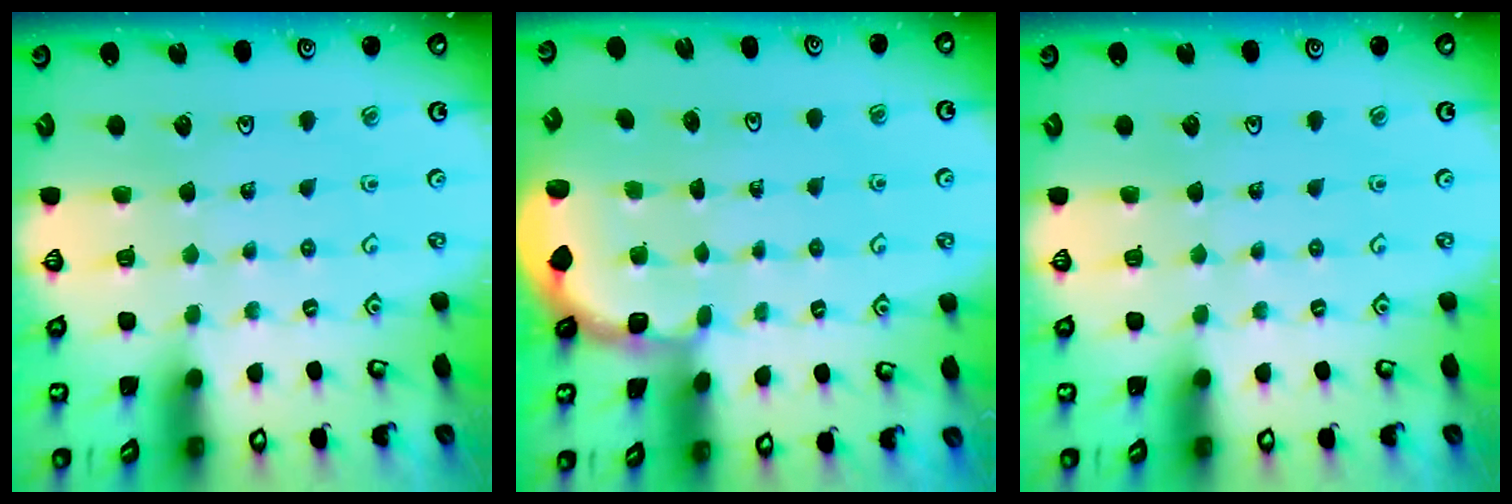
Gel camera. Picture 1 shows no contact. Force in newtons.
{"total": 1.7, "press": 1.5, "slide": 0.6}
{"total": 0.0}